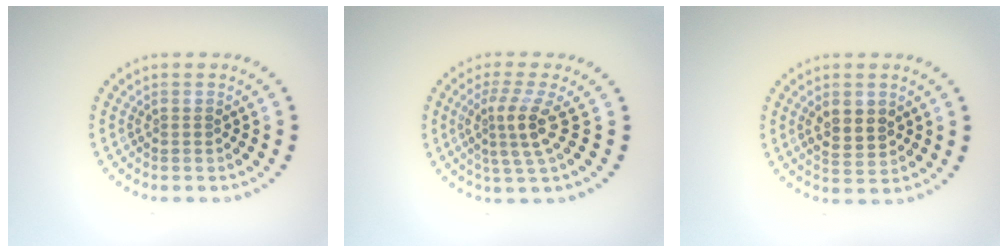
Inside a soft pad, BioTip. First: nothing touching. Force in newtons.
{"total": 3.1, "press": 2.3, "slide": 2.1}
{"total": 3.0, "press": 3.0, "slide": 0.1}